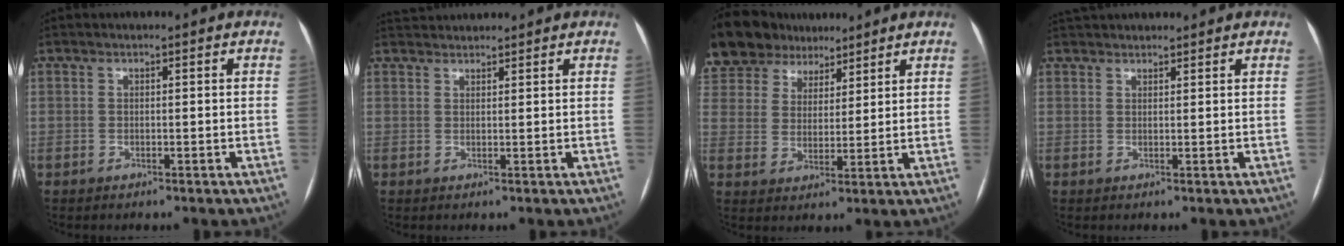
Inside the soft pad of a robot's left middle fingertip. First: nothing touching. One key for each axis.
{"total": 3.9, "fx": 3.9, "fy": 0.5, "fz": 0.5, "tx": -0.012, "ty": 0.036, "tz": 0.067}
{"total": 17.3, "fx": 13.3, "fy": 9.6, "fz": 5.5, "tx": -0.147, "ty": 0.048, "tz": 0.243}
{"total": 7.0, "fx": 6.4, "fy": 1.5, "fz": 2.2, "tx": -0.032, "ty": 0.041, "tz": 0.094}